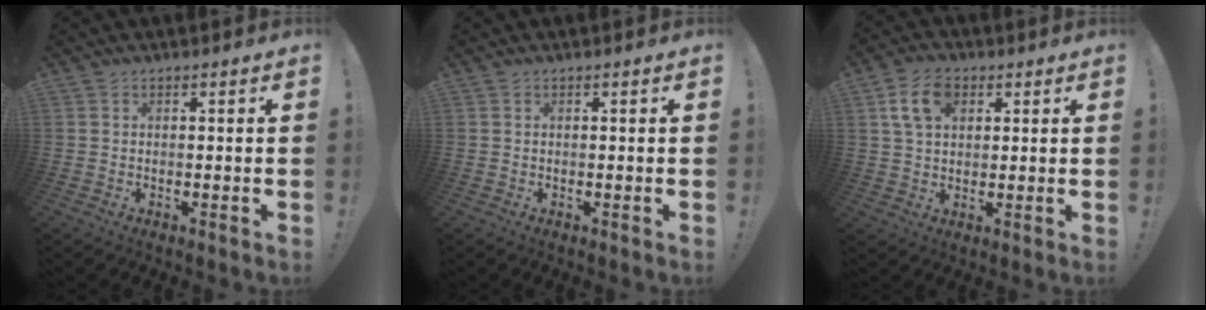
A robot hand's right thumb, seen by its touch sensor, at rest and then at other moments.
{"total": 0.0}
{"total": 9.3, "force": [3.3, 6.2, 6.1], "torque": [-0.109, 0.006, 0.064]}